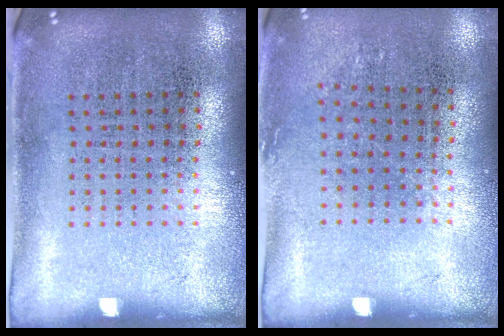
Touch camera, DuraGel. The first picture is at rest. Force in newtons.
{"total": 0.8, "press": 0.6, "slide": 0.5}